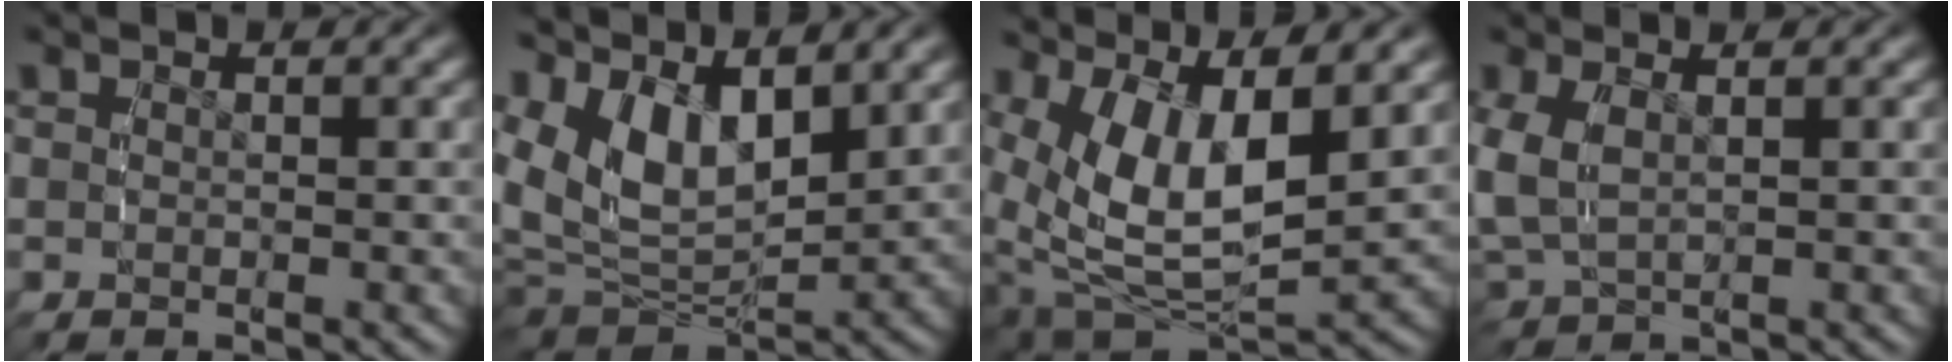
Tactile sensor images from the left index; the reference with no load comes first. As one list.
[{"total": 9.5, "force": [1.8, 6.6, 6.6], "torque": [-0.141, -0.013, 0.039]}, {"total": 9.7, "force": [-0.6, 5.9, 7.8], "torque": [-0.153, -0.046, 0.016]}, {"total": 3.3, "force": [0.3, 2.5, 2.2], "torque": [-0.069, -0.010, 0.019]}]